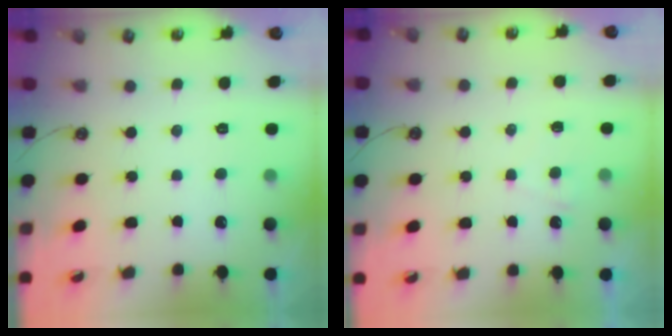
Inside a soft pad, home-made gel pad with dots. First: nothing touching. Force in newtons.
{"total": 1.4, "press": 1.3, "slide": 0.3}